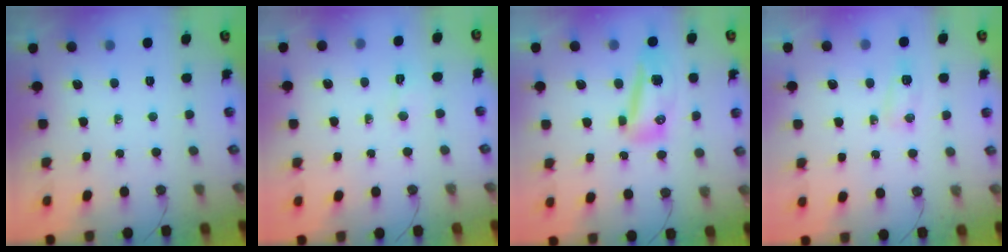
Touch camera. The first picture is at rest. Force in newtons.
{"total": 2.6, "press": 2.6, "slide": 0.6}
{"total": 17.5, "press": 12.4, "slide": 12.4}
{"total": 6.4, "press": 5.1, "slide": 3.9}